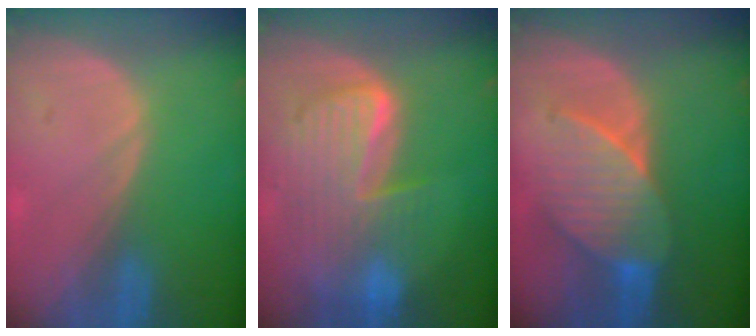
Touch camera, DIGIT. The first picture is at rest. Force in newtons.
{"total": 10.1, "press": 8.7, "slide": 5.1}
{"total": 7.5, "press": 7.4, "slide": 0.5}